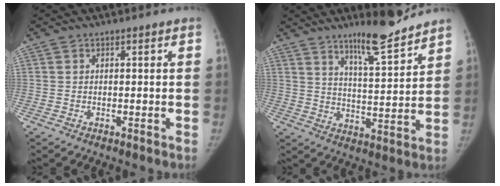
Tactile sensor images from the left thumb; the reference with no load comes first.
{"total": 11.1, "force": [8.9, 1.5, 6.4], "torque": [-0.086, -0.069, 0.147]}